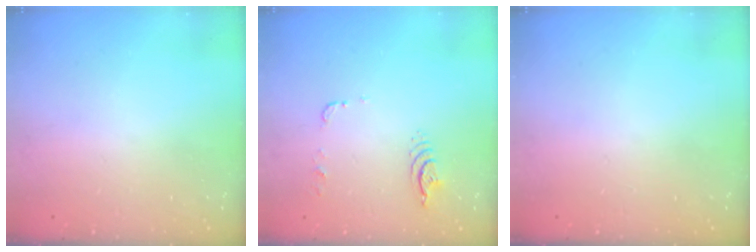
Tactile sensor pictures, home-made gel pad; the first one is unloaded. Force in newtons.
{"total": 6.7, "press": 6.7, "slide": 0.5}
{"total": 0.0}